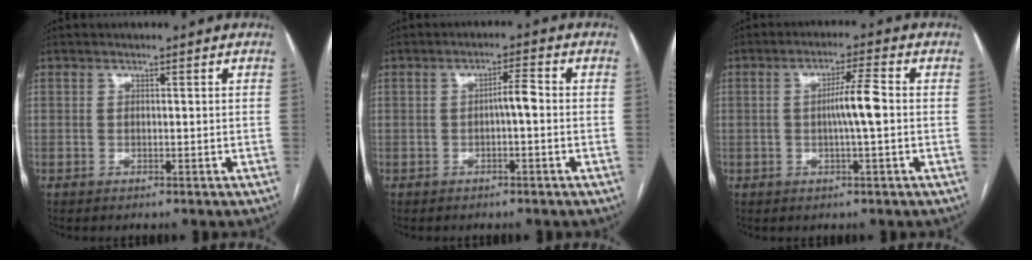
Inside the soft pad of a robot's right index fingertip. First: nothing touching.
{"total": 2.8, "force": [-0.4, 0.4, 2.7], "torque": [-0.042, 0.005, -0.008]}
{"total": 5.4, "force": [-0.2, 0.3, 5.3], "torque": [-0.095, 0.007, -0.004]}